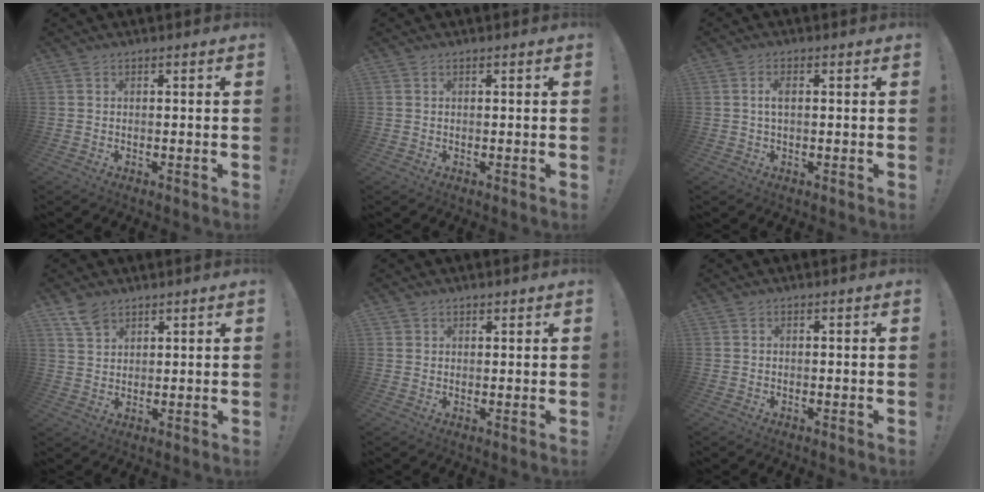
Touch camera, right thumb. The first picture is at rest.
{"total": 0.0}
{"total": 2.4, "force": [0.3, 0.9, 2.3], "torque": [-0.044, 0.003, 0.004]}
{"total": 5.4, "force": [4.2, 2.8, 1.8], "torque": [-0.031, -0.021, 0.079]}
{"total": 1.7, "force": [1.3, 1.1, 0.2], "torque": [-0.003, -0.005, 0.025]}
{"total": 0.0}